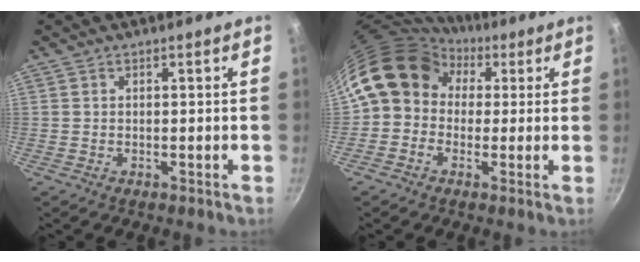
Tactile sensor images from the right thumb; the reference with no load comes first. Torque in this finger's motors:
{"motor_torque": [1.43, 2.77, 1.04, -1.00, 0.41]}